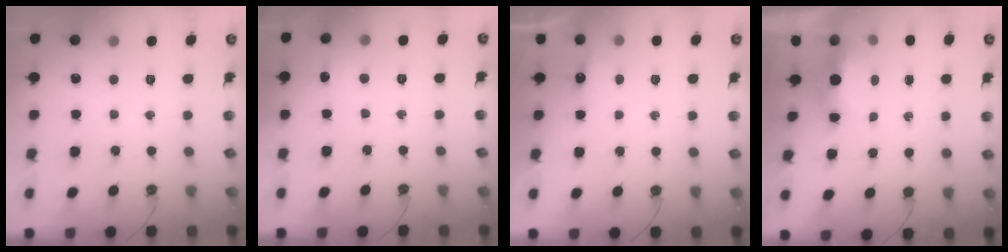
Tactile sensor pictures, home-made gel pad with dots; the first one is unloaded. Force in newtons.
{"total": 3.6, "press": 3.6, "slide": 0.6}
{"total": 2.7, "press": 2.6, "slide": 0.4}
{"total": 6.5, "press": 5.2, "slide": 3.8}